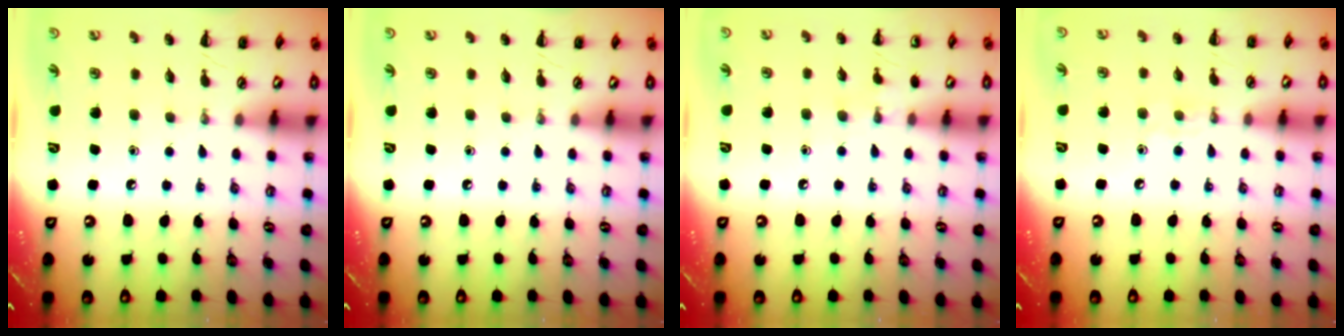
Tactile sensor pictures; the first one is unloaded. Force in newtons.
{"total": 0.0}
{"total": 5.2, "press": 5.1, "slide": 1.3}
{"total": 3.2, "press": 3.1, "slide": 1.0}